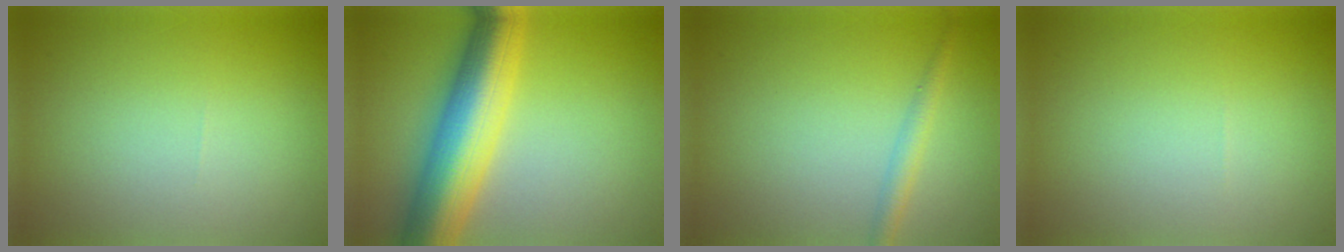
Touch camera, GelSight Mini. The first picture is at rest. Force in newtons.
{"total": 10.2, "press": 10.2, "slide": 0.3}
{"total": 1.7, "press": 1.7, "slide": 0.1}
{"total": 0.0}